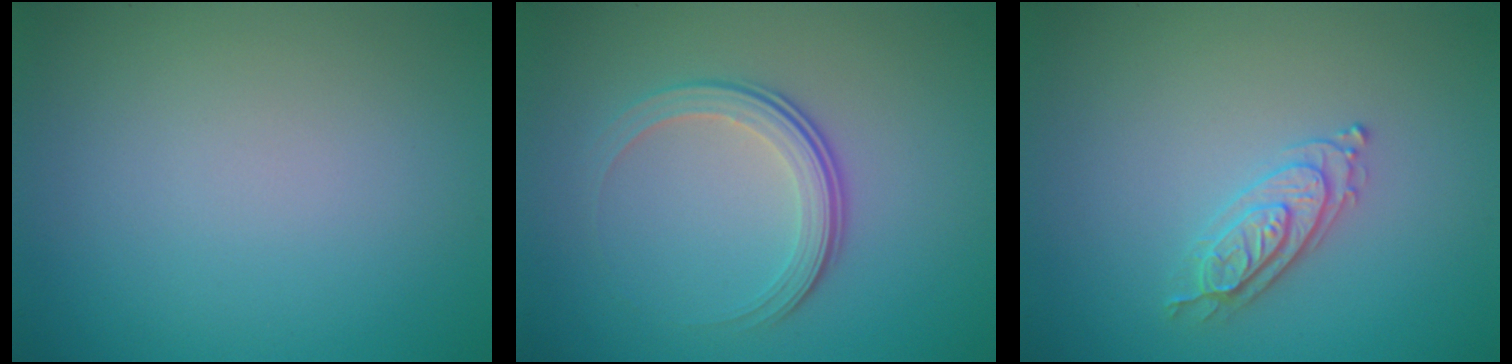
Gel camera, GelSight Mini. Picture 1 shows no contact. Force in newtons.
{"total": 3.6, "press": 2.4, "slide": 2.7}
{"total": 2.2, "press": 2.2, "slide": 0.4}